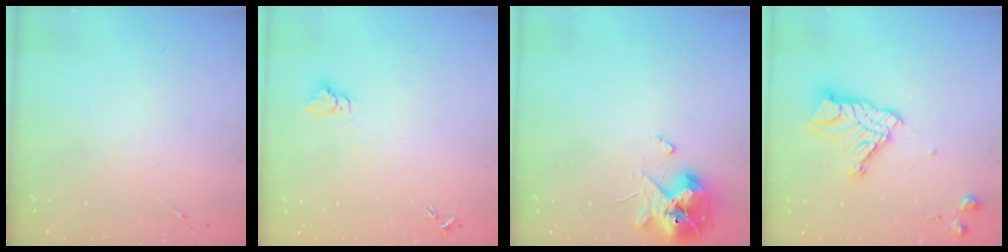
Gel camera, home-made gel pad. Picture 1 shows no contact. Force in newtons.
{"total": 3.0, "press": 3.0, "slide": 0.1}
{"total": 13.0, "press": 12.8, "slide": 1.8}
{"total": 14.5, "press": 14.5, "slide": 1.3}